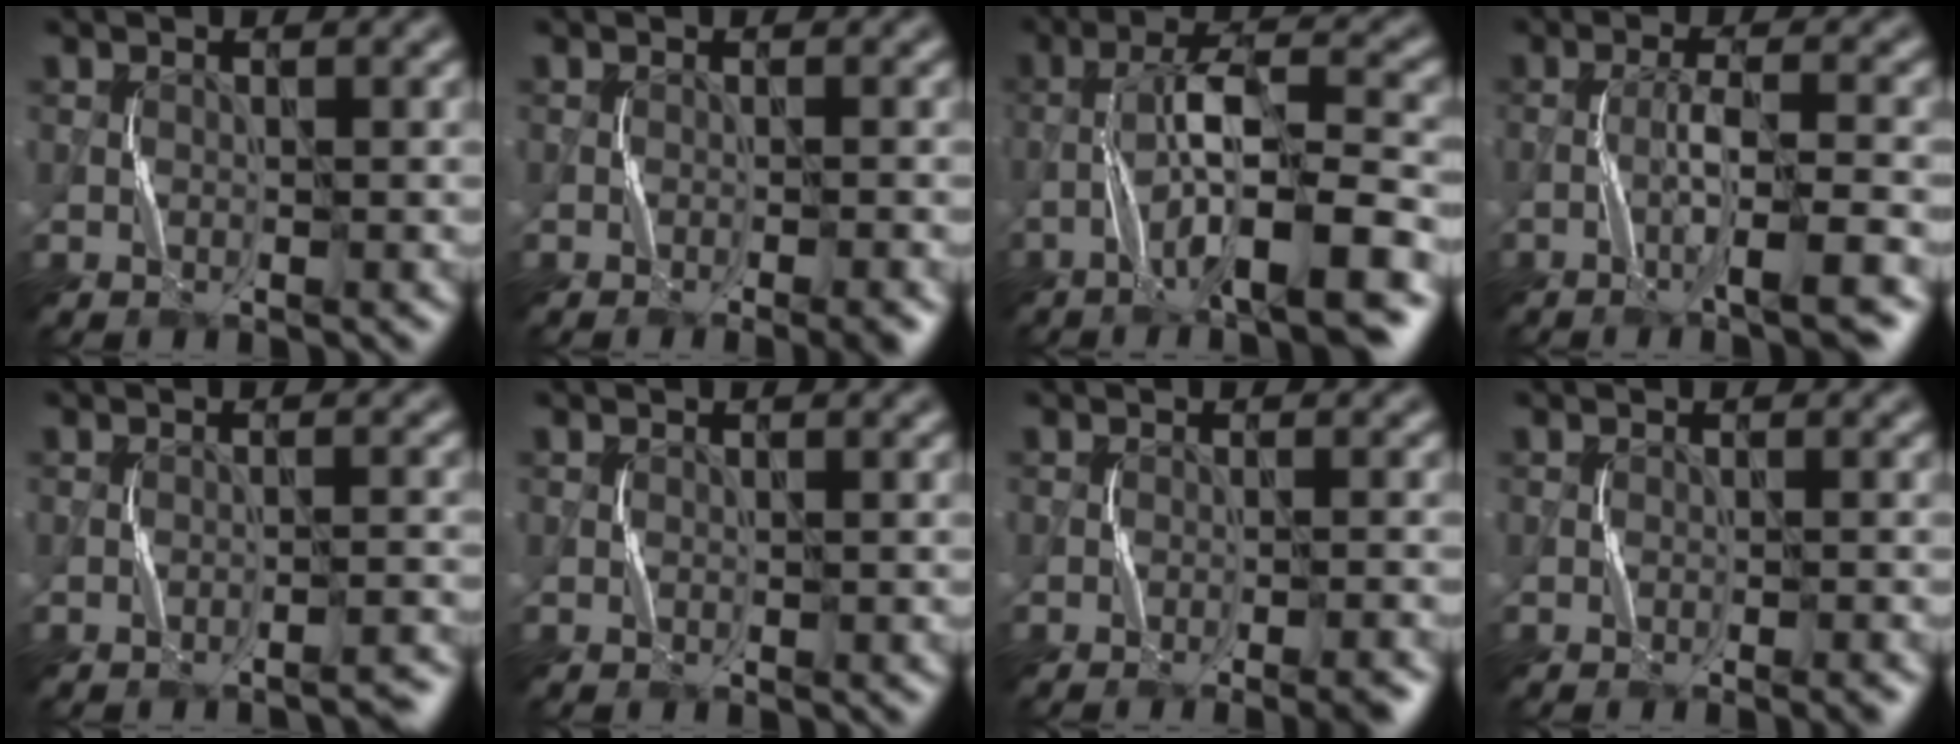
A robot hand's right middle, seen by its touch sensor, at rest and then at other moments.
{"total": 1.7, "force": [-0.9, -0.1, 1.4], "torque": [-0.021, 0.000, -0.013]}
{"total": 9.9, "force": [-4.1, 1.9, 8.8], "torque": [-0.147, 0.021, -0.069]}
{"total": 5.3, "force": [-2.5, 0.4, 4.7], "torque": [-0.075, 0.010, -0.048]}
{"total": 1.5, "force": [-1.4, -0.1, 0.6], "torque": [-0.008, 0.010, -0.023]}
{"total": 0.0}
{"total": 2.2, "force": [-1.2, 0.1, 1.9], "torque": [-0.021, 0.006, -0.017]}
{"total": 0.7, "force": [-0.4, -0.2, 0.5], "torque": [-0.008, 0.000, -0.005]}